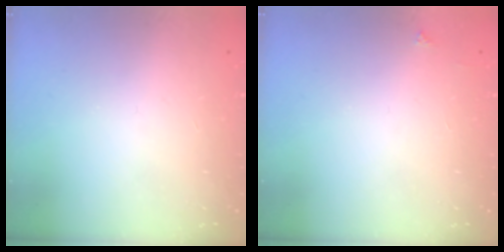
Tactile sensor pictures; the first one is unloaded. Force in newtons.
{"total": 2.1, "press": 2.1, "slide": 0.3}